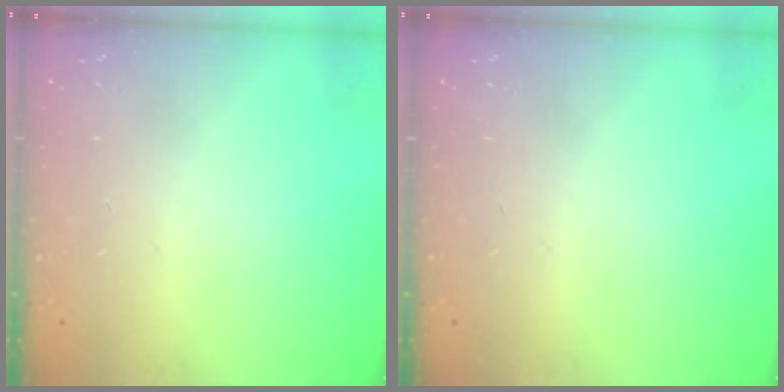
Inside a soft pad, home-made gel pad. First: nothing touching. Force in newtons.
{"total": 0.0}